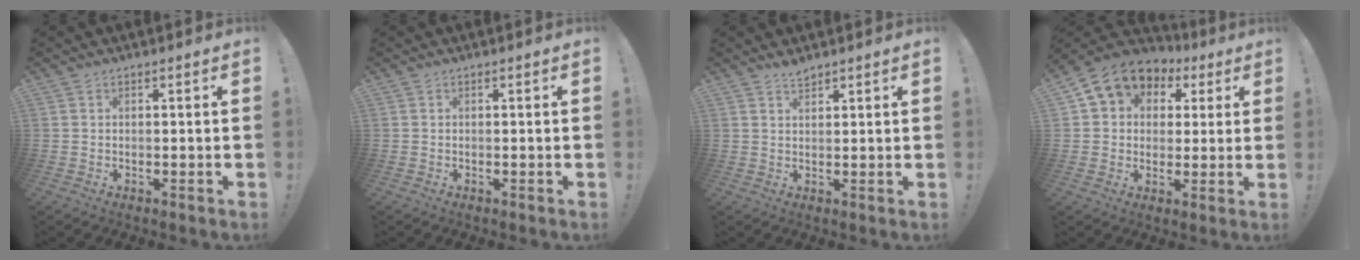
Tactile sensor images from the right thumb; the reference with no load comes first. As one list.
[{"total": 0.0}, {"total": 2.6, "force": [2.4, 0.5, 0.8], "torque": [-0.003, -0.019, 0.041]}, {"total": 10.1, "force": [4.5, 8.3, 3.8], "torque": [-0.052, -0.024, 0.087]}]